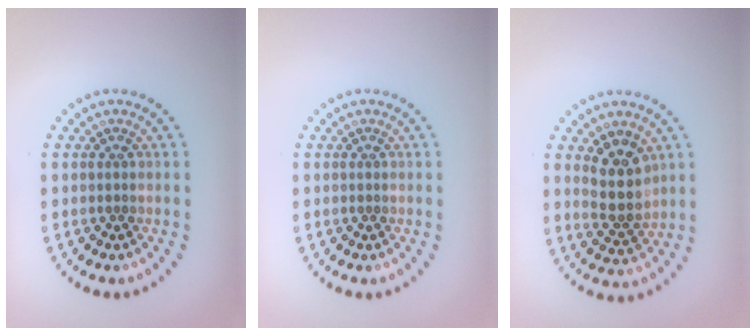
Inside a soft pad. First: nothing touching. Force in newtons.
{"total": 0.0}
{"total": 4.0, "press": 3.7, "slide": 1.4}